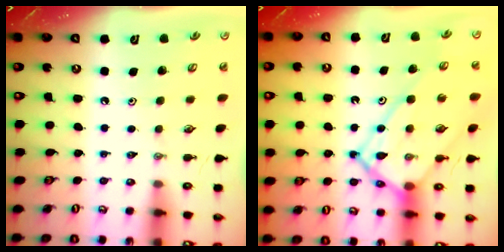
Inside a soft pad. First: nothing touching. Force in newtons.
{"total": 16.0, "press": 16.0, "slide": 1.3}